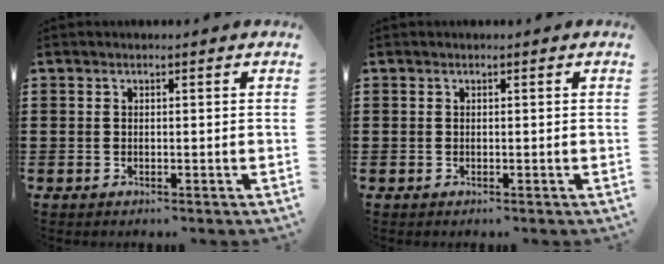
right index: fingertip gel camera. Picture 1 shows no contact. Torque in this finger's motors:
{"motor_torque": [0.16, 0.26, 0.00, 0.00]}